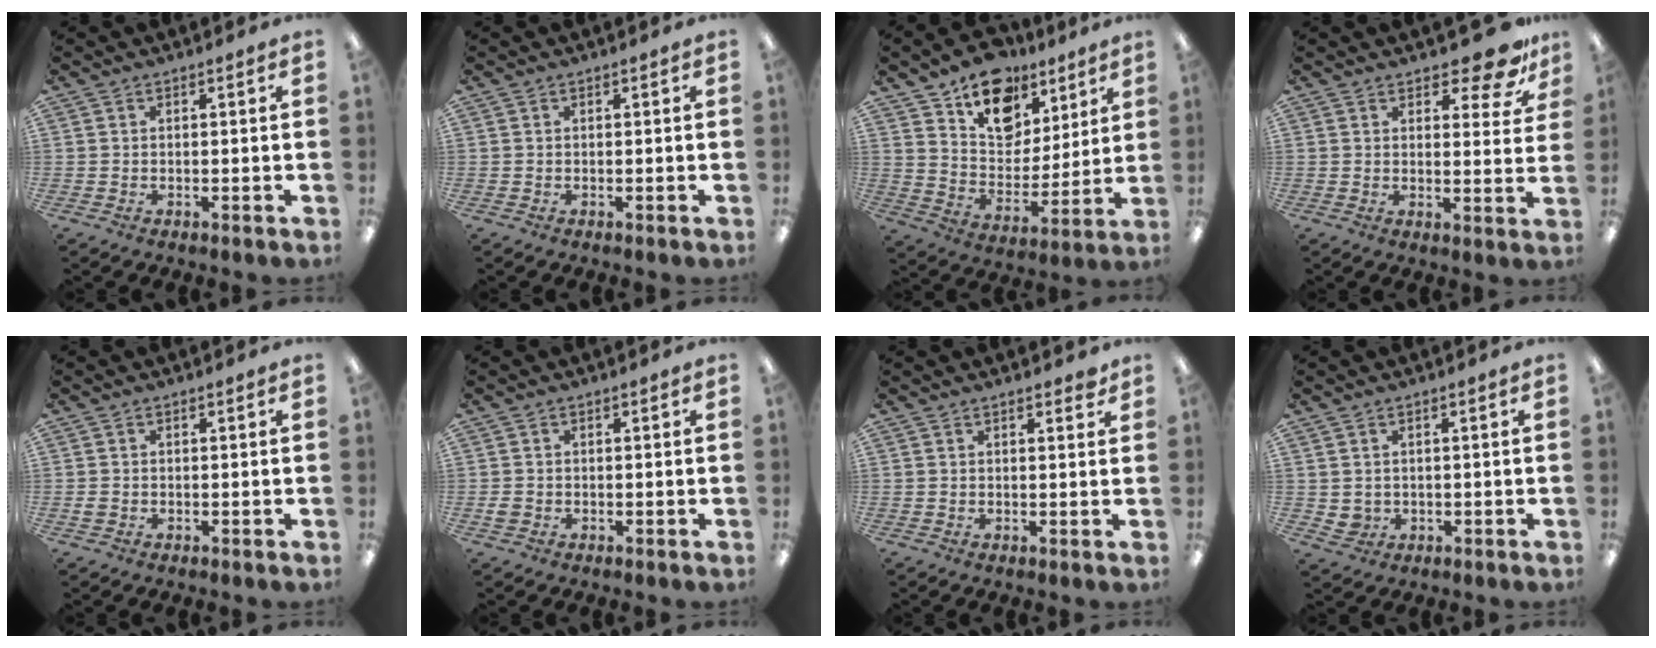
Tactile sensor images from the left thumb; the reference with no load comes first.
{"total": 0.0}
{"total": 16.3, "force": [10.5, 10.6, 6.7], "torque": [-0.101, -0.059, 0.193]}
{"total": 9.0, "force": [7.2, 2.7, 4.8], "torque": [-0.048, -0.052, 0.121]}
{"total": 1.0, "force": [-0.1, 0.9, 0.5], "torque": [-0.009, 0.004, -0.003]}
{"total": 1.4, "force": [-0.2, 1.3, 0.6], "torque": [-0.010, 0.004, -0.005]}
{"total": 1.5, "force": [1.3, 0.5, 0.6], "torque": [0.003, -0.007, 0.021]}
{"total": 2.3, "force": [0.9, 2.1, 0.6], "torque": [-0.014, 0.002, 0.017]}